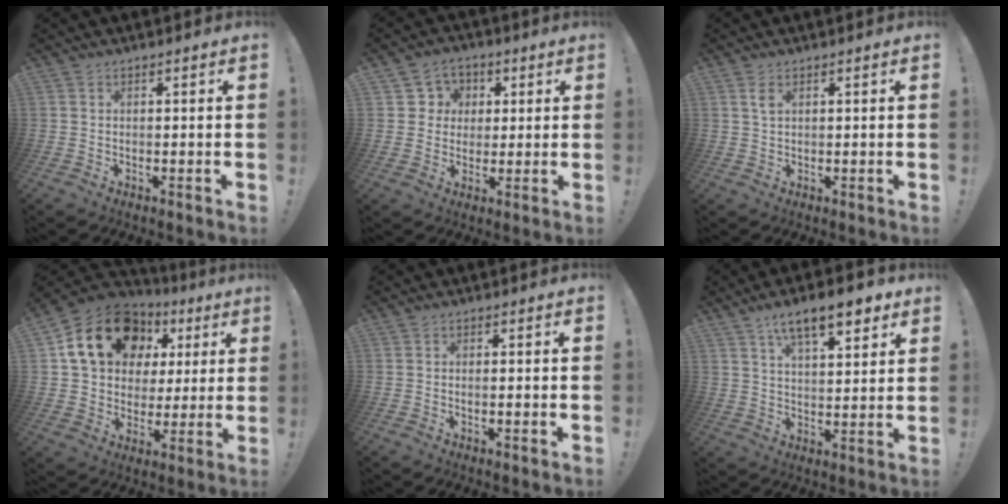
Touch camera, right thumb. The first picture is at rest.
{"total": 6.8, "force": [0.9, 6.7, 1.1], "torque": [-0.013, -0.003, 0.021]}
{"total": 2.2, "force": [1.0, 1.0, 1.7], "torque": [-0.032, -0.002, 0.017]}
{"total": 20.9, "force": [9.0, 14.9, 11.6], "torque": [-0.182, -0.023, 0.180]}
{"total": 1.2, "force": [-0.2, 0.1, 1.1], "torque": [-0.016, -0.001, -0.006]}
{"total": 12.3, "force": [7.4, 4.4, 8.8], "torque": [-0.133, -0.029, 0.124]}